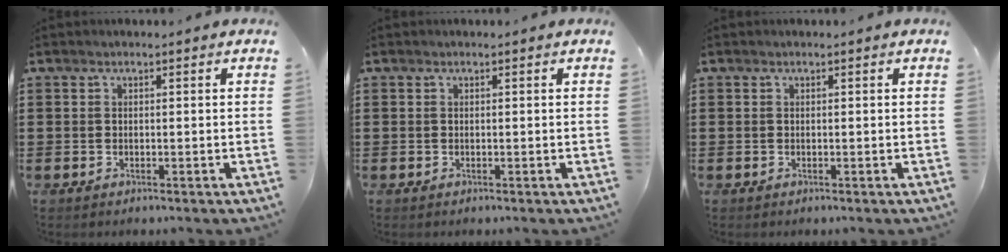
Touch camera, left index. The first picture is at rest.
{"total": 0.0}
{"total": 0.0}